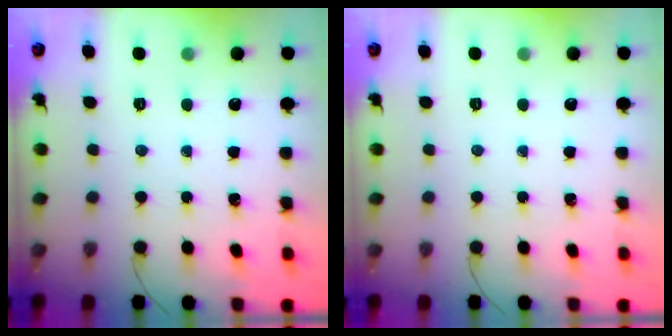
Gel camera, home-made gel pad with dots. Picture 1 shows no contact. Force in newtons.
{"total": 0.0}